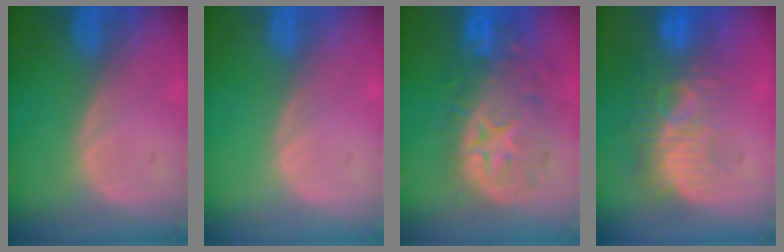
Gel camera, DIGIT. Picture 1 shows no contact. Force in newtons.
{"total": 0.0}
{"total": 11.0, "press": 9.7, "slide": 5.1}
{"total": 9.0, "press": 8.2, "slide": 3.7}